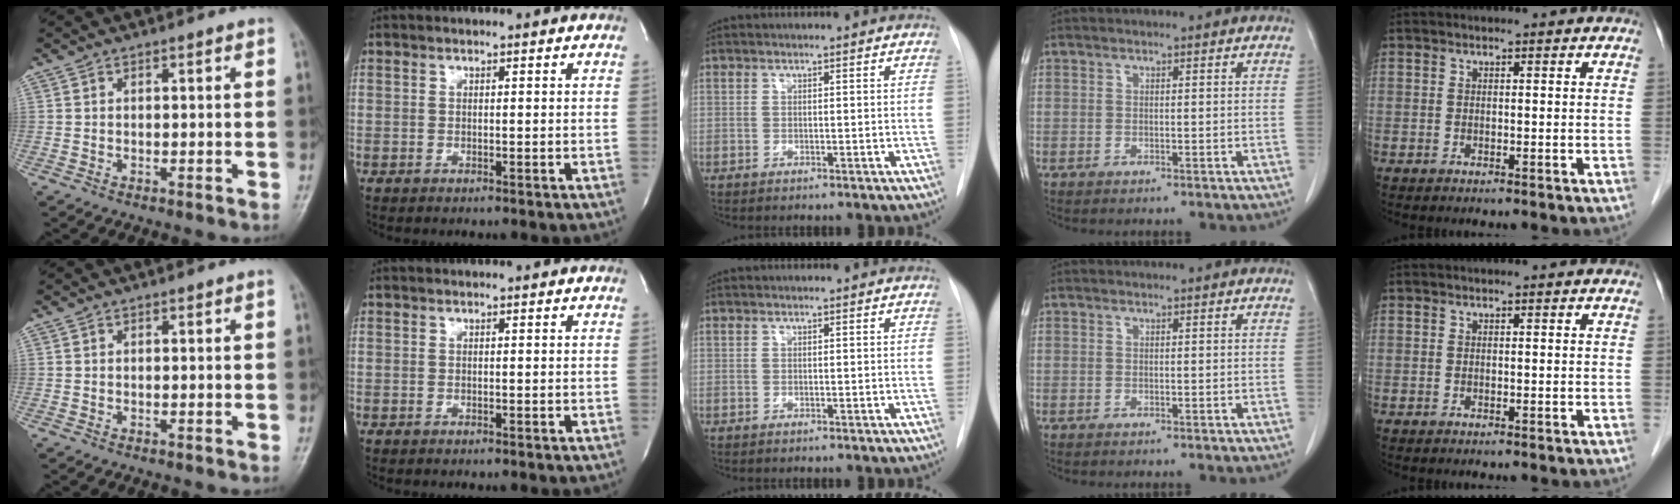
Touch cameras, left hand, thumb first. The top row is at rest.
{}